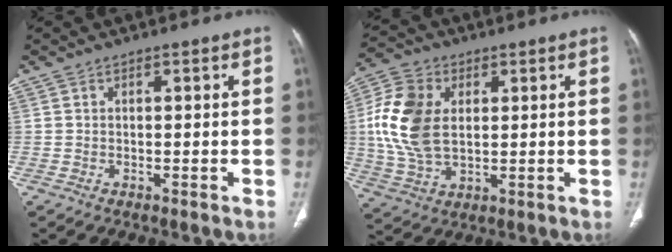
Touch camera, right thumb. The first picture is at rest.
{"total": 13.7, "force": [2.0, 8.8, 10.4], "torque": [-0.215, 0.002, 0.039]}